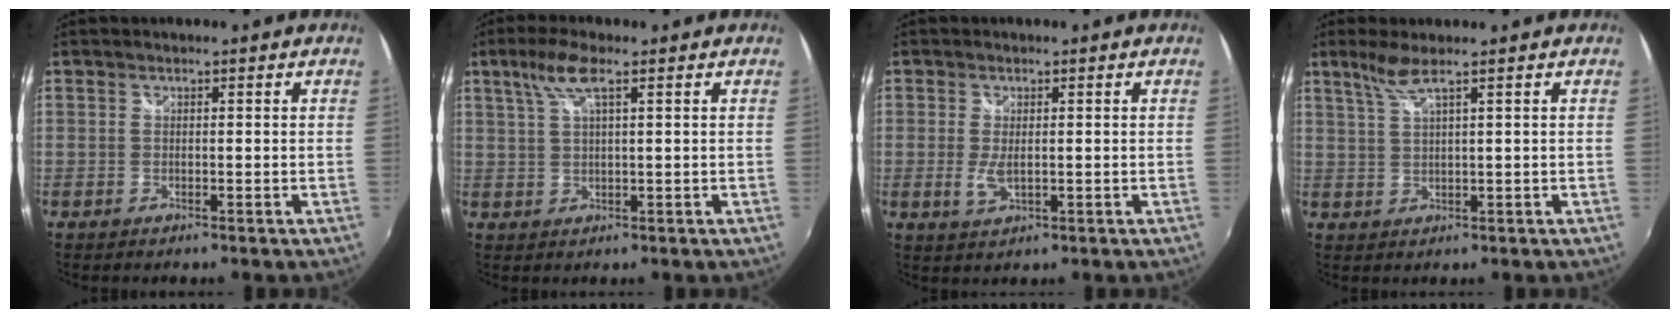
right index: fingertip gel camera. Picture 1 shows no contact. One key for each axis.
{"total": 5.4, "fx": 2.7, "fy": 0.9, "fz": 4.6, "tx": -0.091, "ty": 0.009, "tz": 0.055}
{"total": 3.2, "fx": -0.3, "fy": 1.4, "fz": 2.9, "tx": -0.061, "ty": -0.007, "tz": -0.003}
{"total": 3.4, "fx": 2.3, "fy": -0.5, "fz": 2.5, "tx": -0.054, "ty": -0.003, "tz": 0.050}